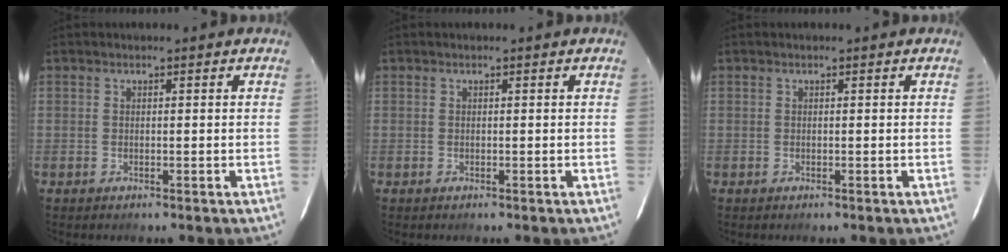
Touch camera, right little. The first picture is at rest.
{"total": 0.0}
{"total": 0.0}